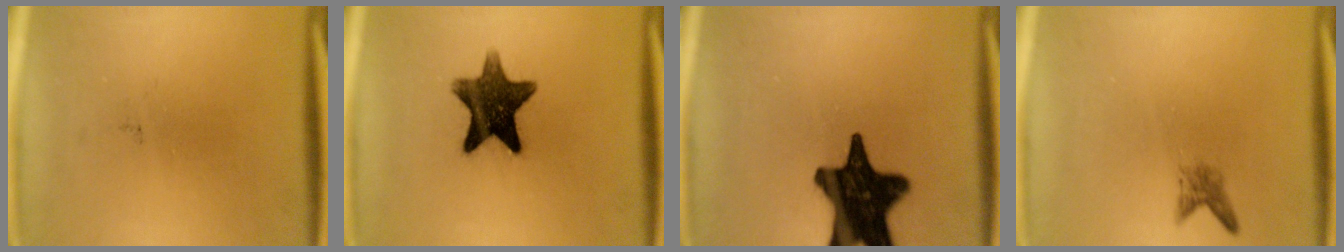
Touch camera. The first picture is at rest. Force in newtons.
{"total": 12.2}
{"total": 18.9}
{"total": 1.6}